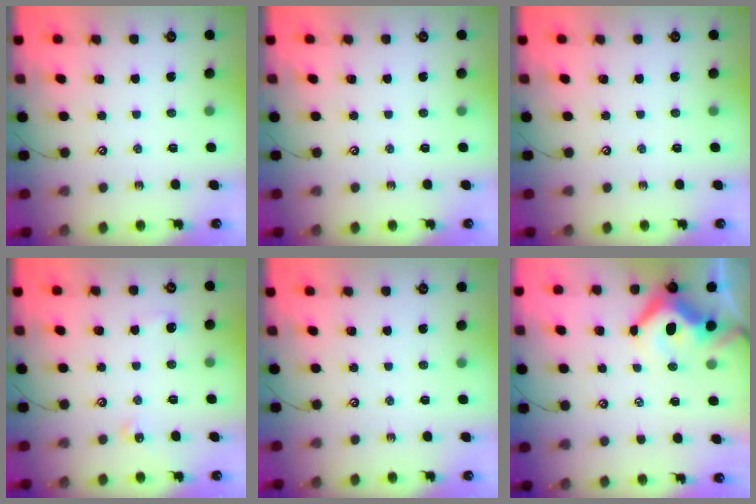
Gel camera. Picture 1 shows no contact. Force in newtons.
{"total": 0.0}
{"total": 0.0}
{"total": 5.5, "press": 5.5, "slide": 0.7}
{"total": 0.0}
{"total": 7.6, "press": 7.5, "slide": 1.4}